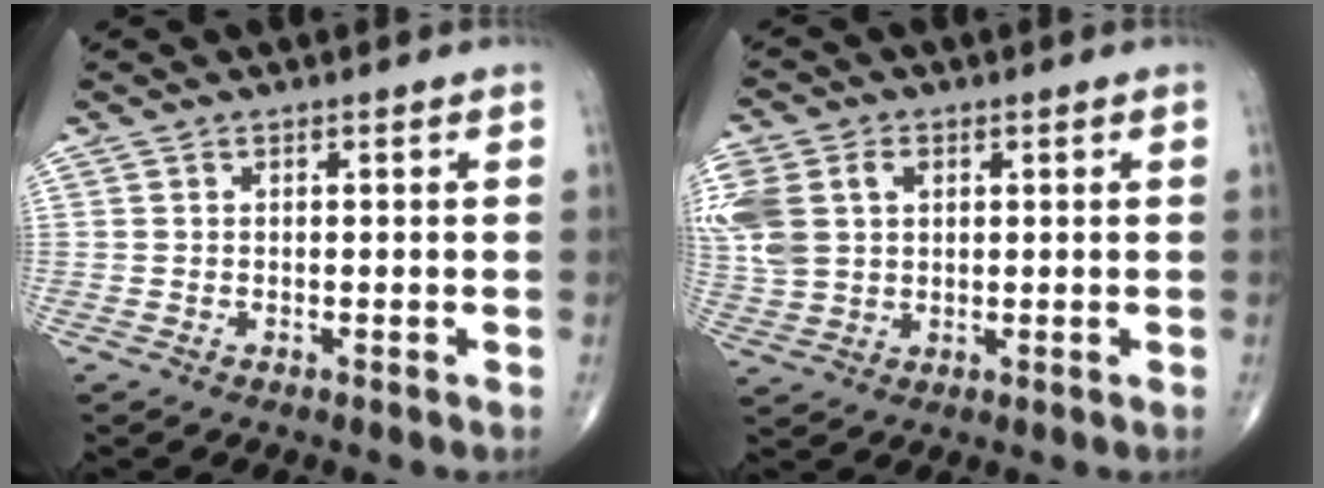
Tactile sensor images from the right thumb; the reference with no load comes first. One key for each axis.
{"total": 14.6, "fx": 3.6, "fy": 11.1, "fz": 8.7, "tx": -0.229, "ty": 0.022, "tz": 0.077}